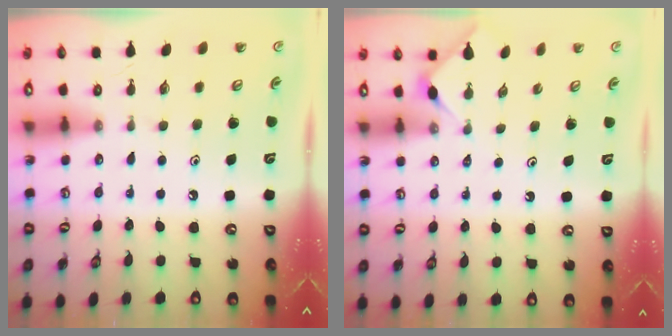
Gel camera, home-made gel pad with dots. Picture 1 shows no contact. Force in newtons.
{"total": 2.7, "press": 2.6, "slide": 0.4}